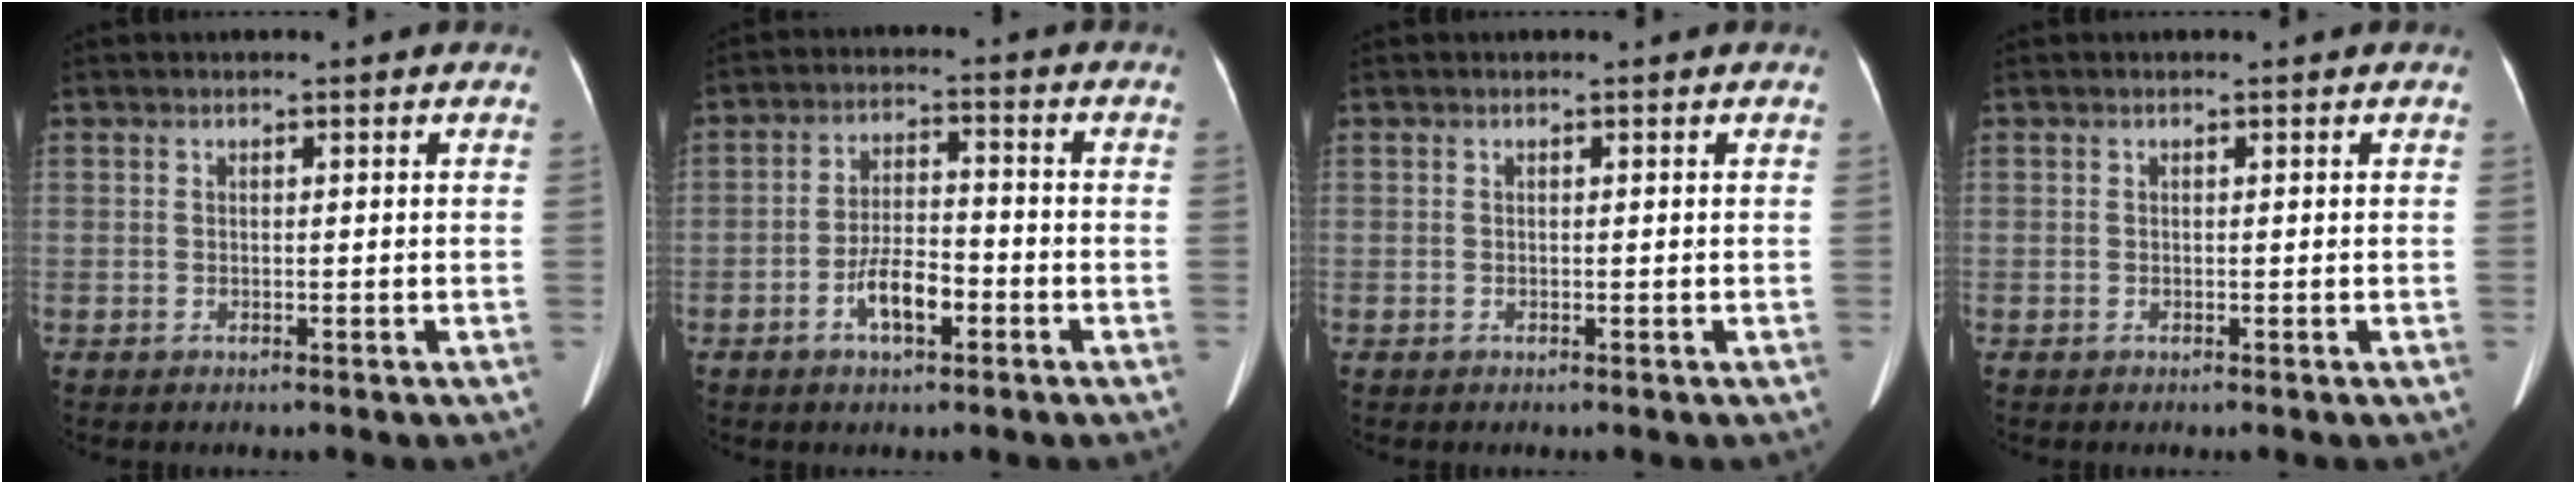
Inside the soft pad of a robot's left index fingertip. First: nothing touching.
{"total": 6.1, "force": [-2.8, 2.2, 5.0], "torque": [-0.096, 0.008, -0.050]}
{"total": 0.0}
{"total": 0.0}